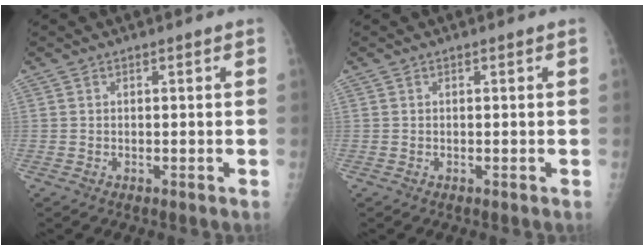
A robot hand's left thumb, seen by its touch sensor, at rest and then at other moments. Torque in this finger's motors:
{"motor_torque": [-0.10, -0.11, 0.00, 0.00, 0.00]}